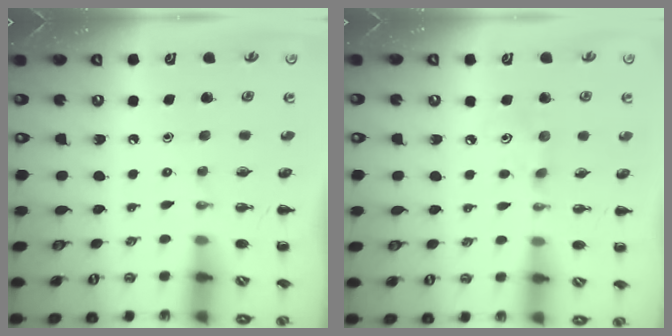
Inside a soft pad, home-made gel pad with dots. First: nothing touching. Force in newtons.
{"total": 3.7, "press": 3.6, "slide": 0.9}